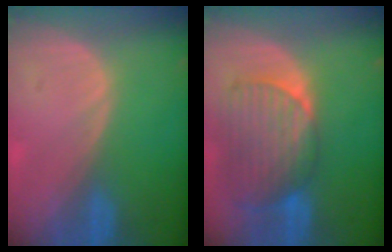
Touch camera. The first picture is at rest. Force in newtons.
{"total": 9.5, "press": 8.4, "slide": 4.4}